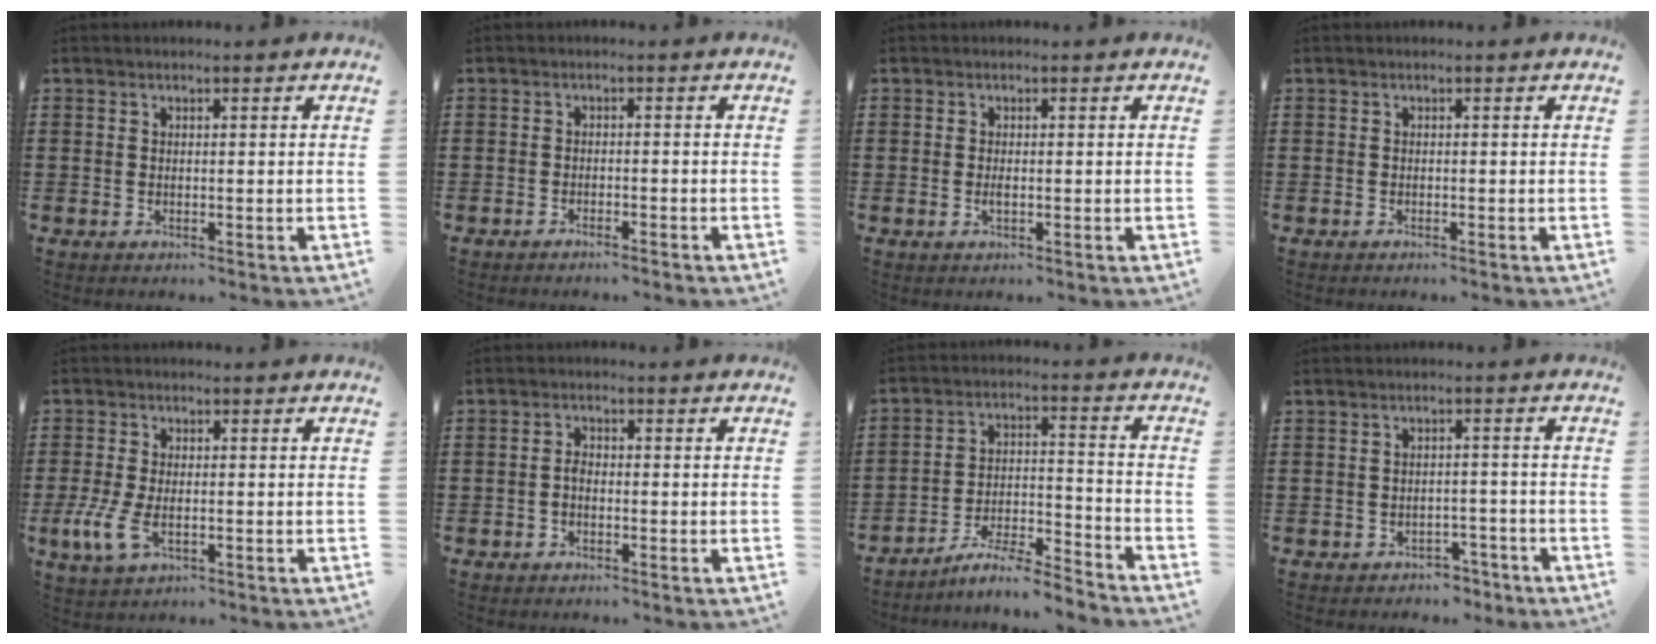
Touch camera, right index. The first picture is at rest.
{"total": 1.3, "force": [-1.3, -0.1, 0.3], "torque": [-0.009, 0.000, -0.026]}
{"total": 0.9, "force": [-0.2, 0.2, 0.9], "torque": [-0.018, -0.007, -0.001]}
{"total": 0.0}
{"total": 5.3, "force": [-1.4, 2.5, 4.4], "torque": [-0.116, -0.016, -0.032]}
{"total": 1.6, "force": [-0.7, 0.7, 1.2], "torque": [-0.033, -0.003, -0.015]}
{"total": 7.0, "force": [-6.4, 0.0, 2.9], "torque": [-0.046, -0.002, -0.122]}
{"total": 2.4, "force": [-2.3, 0.8, 0.3], "torque": [-0.013, 0.001, -0.046]}